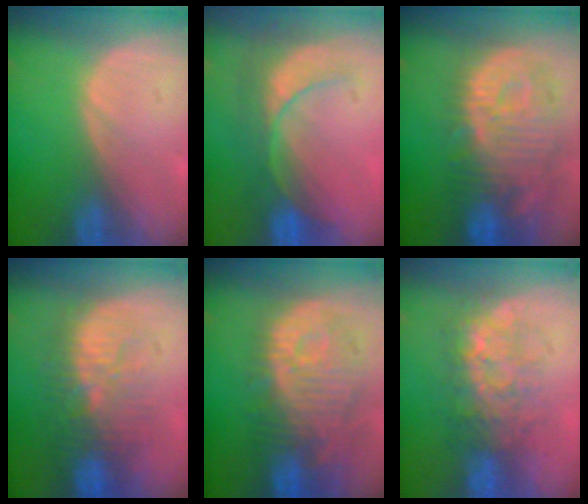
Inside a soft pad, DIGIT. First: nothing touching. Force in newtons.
{"total": 9.1, "press": 7.9, "slide": 4.5}
{"total": 13.3, "press": 11.5, "slide": 6.5}
{"total": 9.5, "press": 9.1, "slide": 2.6}
{"total": 12.2, "press": 11.0, "slide": 5.3}
{"total": 7.6, "press": 7.3, "slide": 1.9}